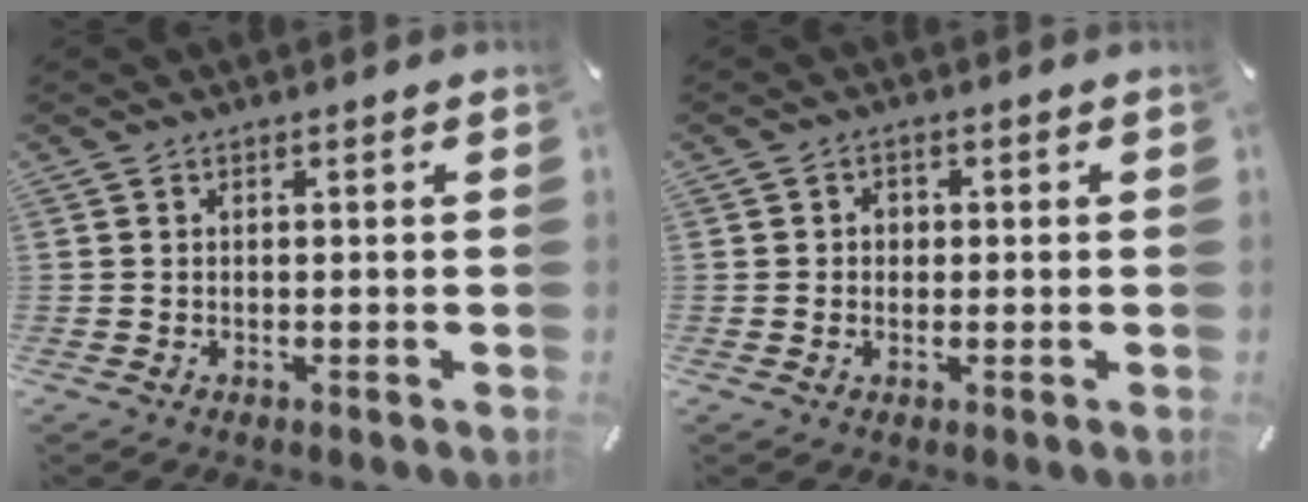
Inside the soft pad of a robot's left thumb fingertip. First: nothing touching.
{"total": 2.0, "force": [-0.1, 1.8, 0.9], "torque": [-0.011, 0.005, -0.008]}